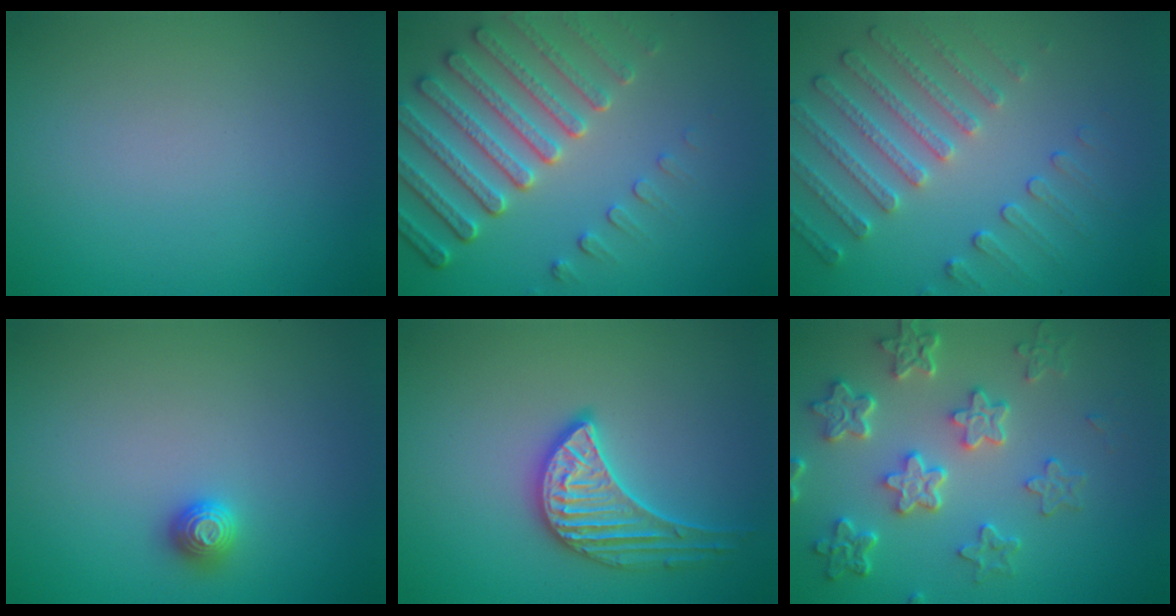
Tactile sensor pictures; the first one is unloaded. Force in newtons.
{"total": 6.4, "press": 5.2, "slide": 3.8}
{"total": 4.9, "press": 3.7, "slide": 3.2}
{"total": 1.1, "press": 1.1, "slide": 0.2}
{"total": 3.4, "press": 3.3, "slide": 0.4}
{"total": 6.2, "press": 4.6, "slide": 4.2}